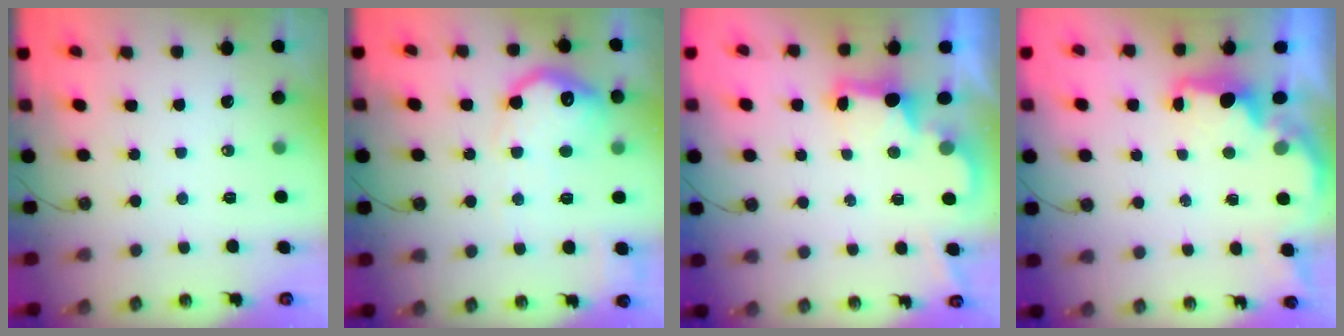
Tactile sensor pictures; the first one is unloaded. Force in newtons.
{"total": 17.5, "press": 17.4, "slide": 1.2}
{"total": 2.4, "press": 2.3, "slide": 0.7}
{"total": 1.9, "press": 1.8, "slide": 0.7}